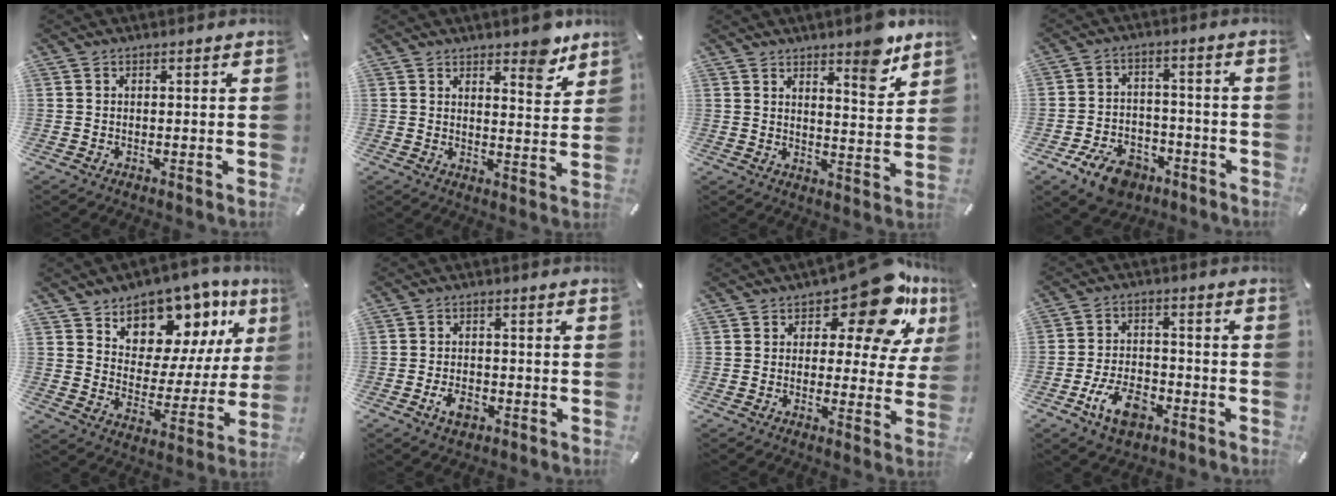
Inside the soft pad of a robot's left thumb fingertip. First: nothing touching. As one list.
[{"total": 7.5, "force": [5.6, 3.3, 3.6], "torque": [-0.016, -0.047, 0.088]}, {"total": 8.3, "force": [6.5, 2.5, 4.6], "torque": [-0.038, -0.051, 0.101]}, {"total": 9.2, "force": [-5.9, 5.8, 4.1], "torque": [-0.082, 0.039, -0.108]}, {"total": 11.9, "force": [8.7, 7.7, 2.4], "torque": [-0.040, -0.090, 0.157]}, {"total": 4.5, "force": [-1.9, 2.8, 2.9], "torque": [-0.061, 0.004, -0.034]}, {"total": 16.7, "force": [10.0, 7.2, 11.2], "torque": [-0.152, -0.062, 0.164]}, {"total": 9.6, "force": [-4.7, 5.6, 6.3], "torque": [-0.125, 0.013, -0.086]}]